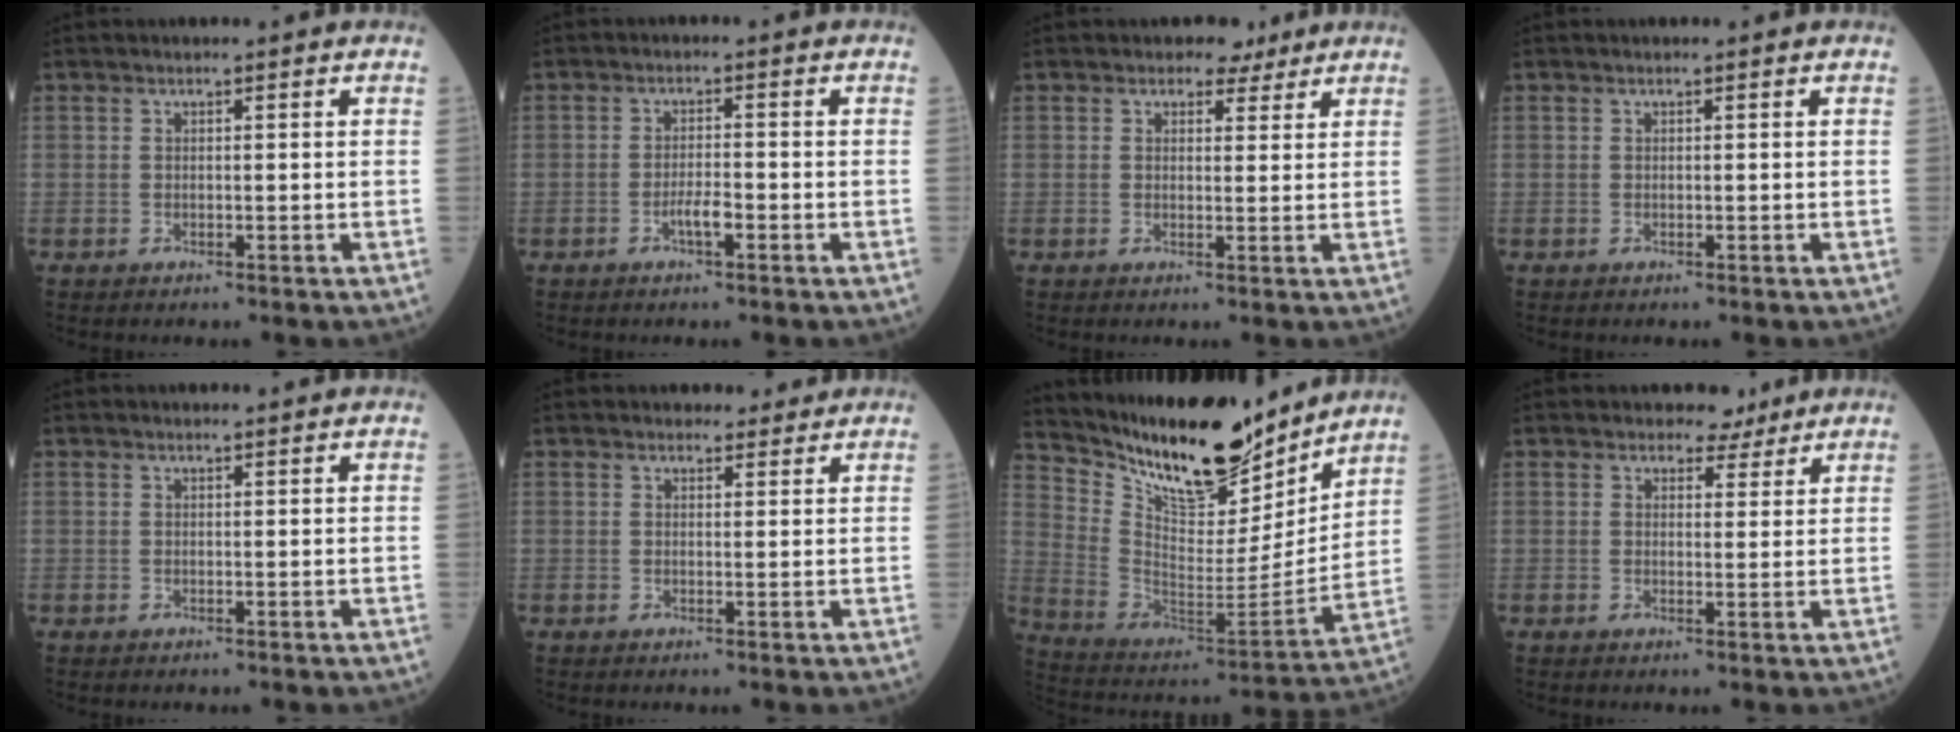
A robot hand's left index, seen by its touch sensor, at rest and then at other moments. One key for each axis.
{"total": 2.5, "fx": -1.3, "fy": 0.4, "fz": 2.1, "tx": -0.038, "ty": 0.001, "tz": -0.025}
{"total": 2.9, "fx": 2.3, "fy": 1.7, "fz": 0.6, "tx": -0.004, "ty": 0.005, "tz": 0.030}
{"total": 0.0}
{"total": 0.0}
{"total": 2.2, "fx": 2.0, "fy": 1.0, "fz": 0.2, "tx": 0.000, "ty": 0.001, "tz": 0.026}
{"total": 19.1, "fx": 16.5, "fy": 4.8, "fz": 8.5, "tx": -0.157, "ty": -0.029, "tz": 0.281}
{"total": 3.1, "fx": 2.7, "fy": 1.6, "fz": 0.4, "tx": -0.003, "ty": 0.001, "tz": 0.034}